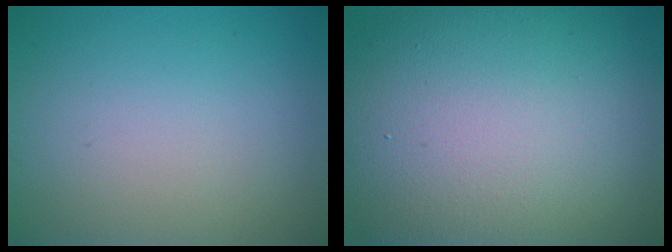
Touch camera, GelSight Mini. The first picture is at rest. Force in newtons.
{"total": 16.9, "press": 16.9, "slide": 0.6}